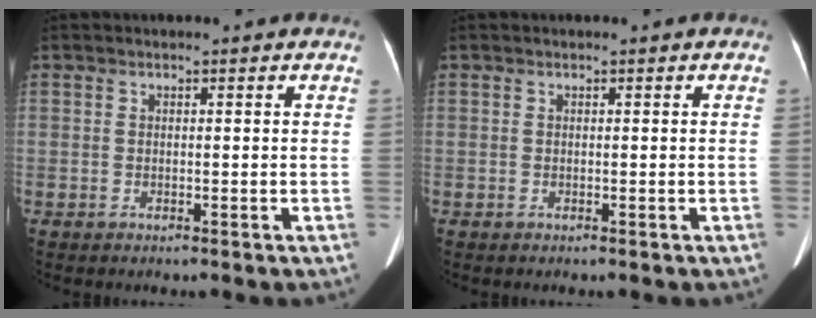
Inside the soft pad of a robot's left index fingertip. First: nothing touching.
{"total": 0.0}